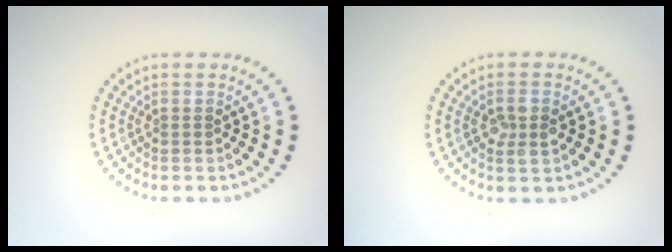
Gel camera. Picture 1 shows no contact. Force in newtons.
{"total": 2.0, "press": 1.9, "slide": 0.4}